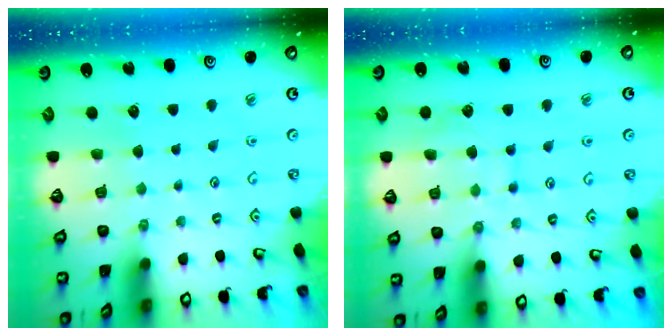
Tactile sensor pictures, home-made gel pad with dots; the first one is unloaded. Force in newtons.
{"total": 8.7, "press": 8.6, "slide": 0.7}